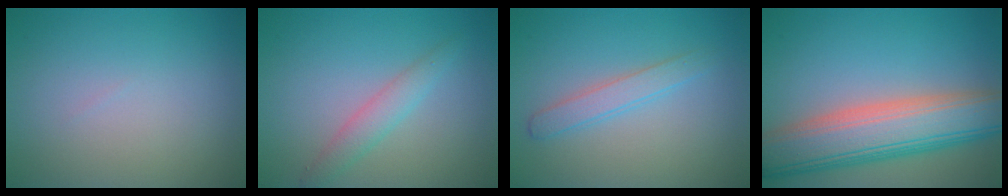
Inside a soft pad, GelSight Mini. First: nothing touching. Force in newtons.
{"total": 2.2, "press": 2.2, "slide": 0.1}
{"total": 2.1, "press": 2.1, "slide": 0.0}
{"total": 9.8, "press": 9.8, "slide": 0.5}